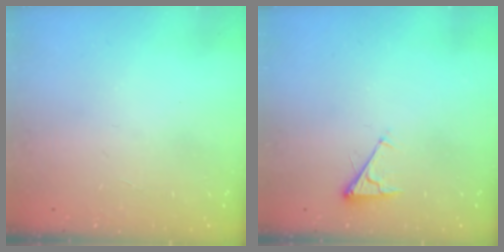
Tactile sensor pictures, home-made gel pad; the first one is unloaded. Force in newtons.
{"total": 3.6, "press": 3.6, "slide": 0.5}